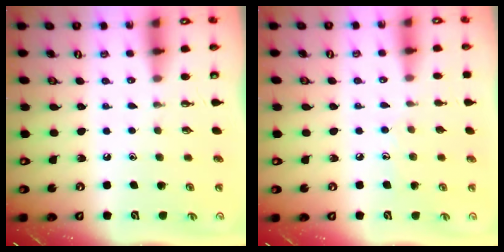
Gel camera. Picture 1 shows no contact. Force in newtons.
{"total": 5.4, "press": 5.4, "slide": 0.5}